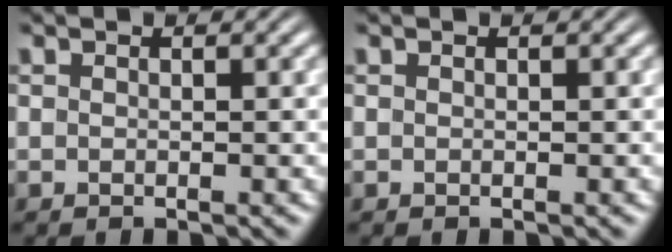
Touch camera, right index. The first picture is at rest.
{"total": 0.0}